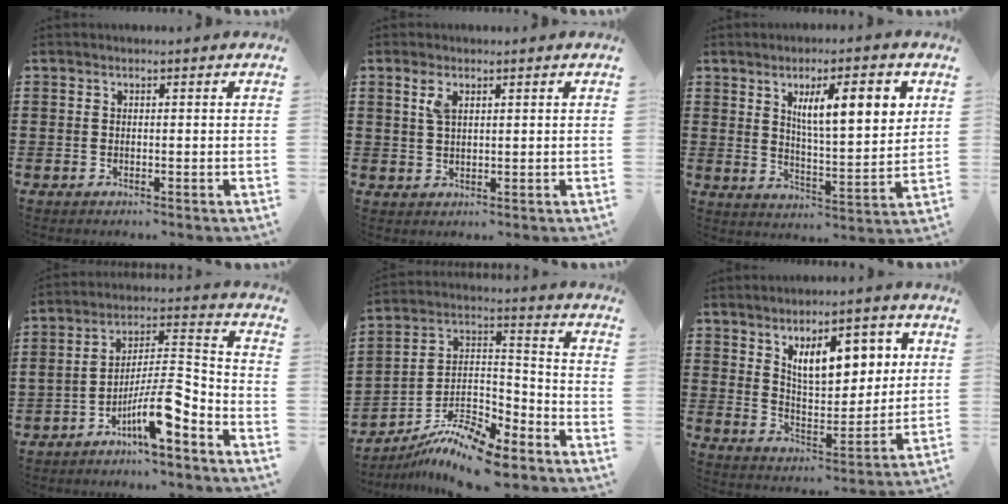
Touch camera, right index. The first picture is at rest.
{"total": 2.6, "force": [1.2, 1.1, 2.0], "torque": [-0.045, 0.006, 0.020]}
{"total": 9.7, "force": [3.8, 2.6, 8.6], "torque": [-0.146, 0.001, 0.058]}
{"total": 10.7, "force": [-6.8, 2.0, 8.1], "torque": [-0.148, 0.000, -0.129]}
{"total": 10.2, "force": [-8.6, 2.8, 4.9], "torque": [-0.101, 0.020, -0.171]}
{"total": 9.7, "force": [4.6, 4.7, 7.1], "torque": [-0.113, -0.007, 0.075]}